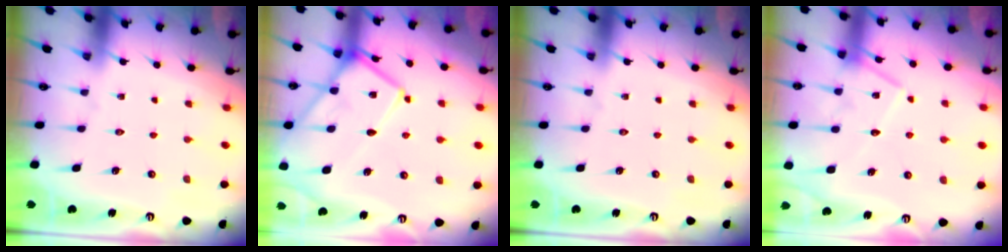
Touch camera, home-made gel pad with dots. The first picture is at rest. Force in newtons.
{"total": 14.9, "press": 14.8, "slide": 1.4}
{"total": 0.0}
{"total": 13.6, "press": 13.6, "slide": 1.0}